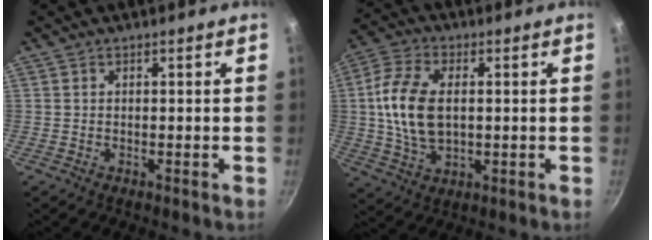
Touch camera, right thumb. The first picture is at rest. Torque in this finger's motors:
{"motor_torque": [-0.46, 1.19, 1.38, 0.02, 0.17]}